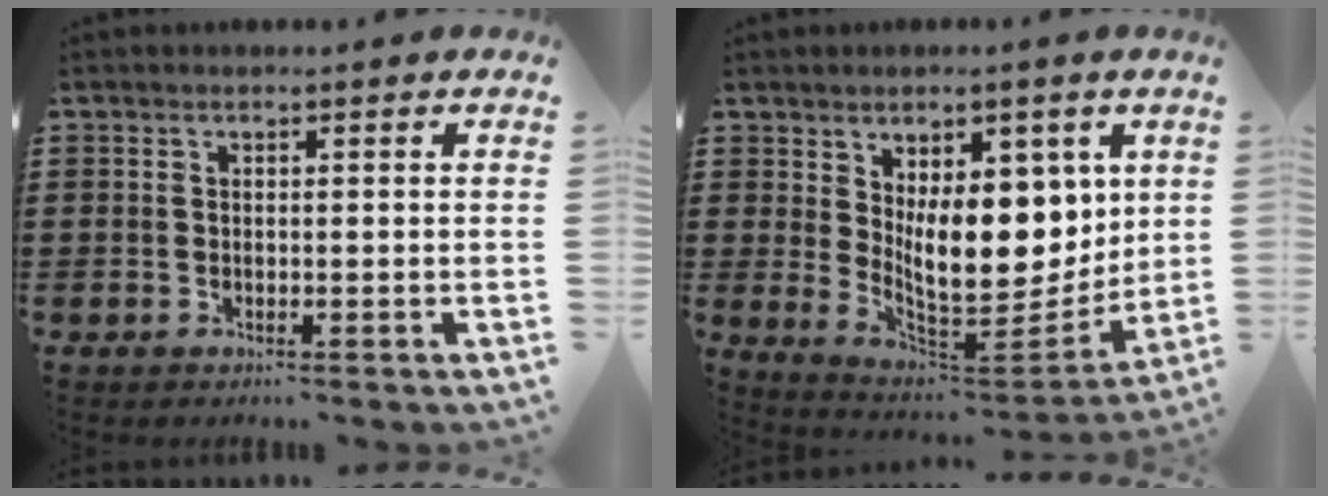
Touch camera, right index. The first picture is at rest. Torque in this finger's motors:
{"motor_torque": [2.14, 0.00, 1.05, 0.21]}